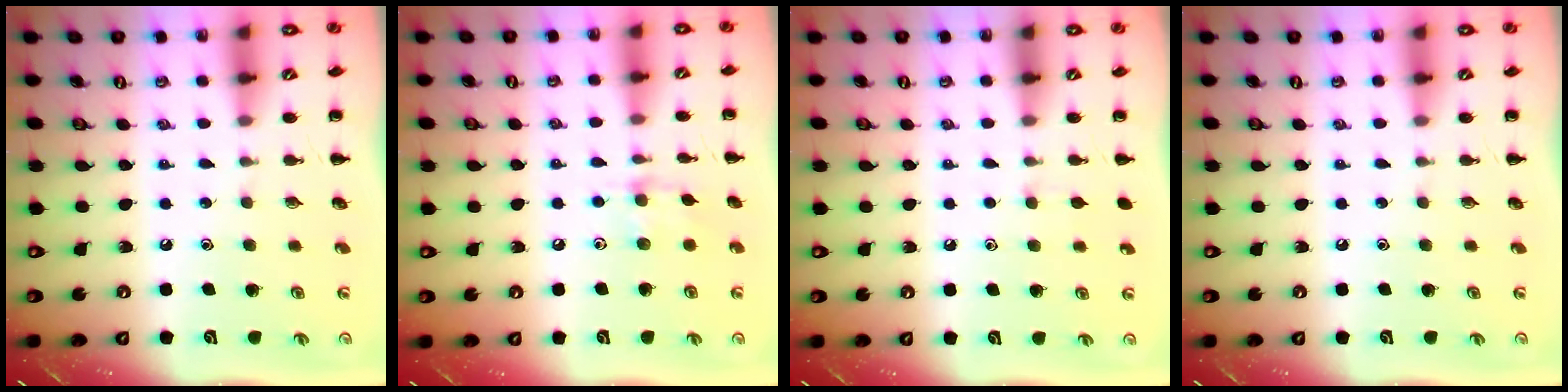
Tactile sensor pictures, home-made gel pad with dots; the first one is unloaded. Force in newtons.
{"total": 5.4, "press": 5.4, "slide": 0.7}
{"total": 3.2, "press": 2.9, "slide": 1.3}
{"total": 0.0}